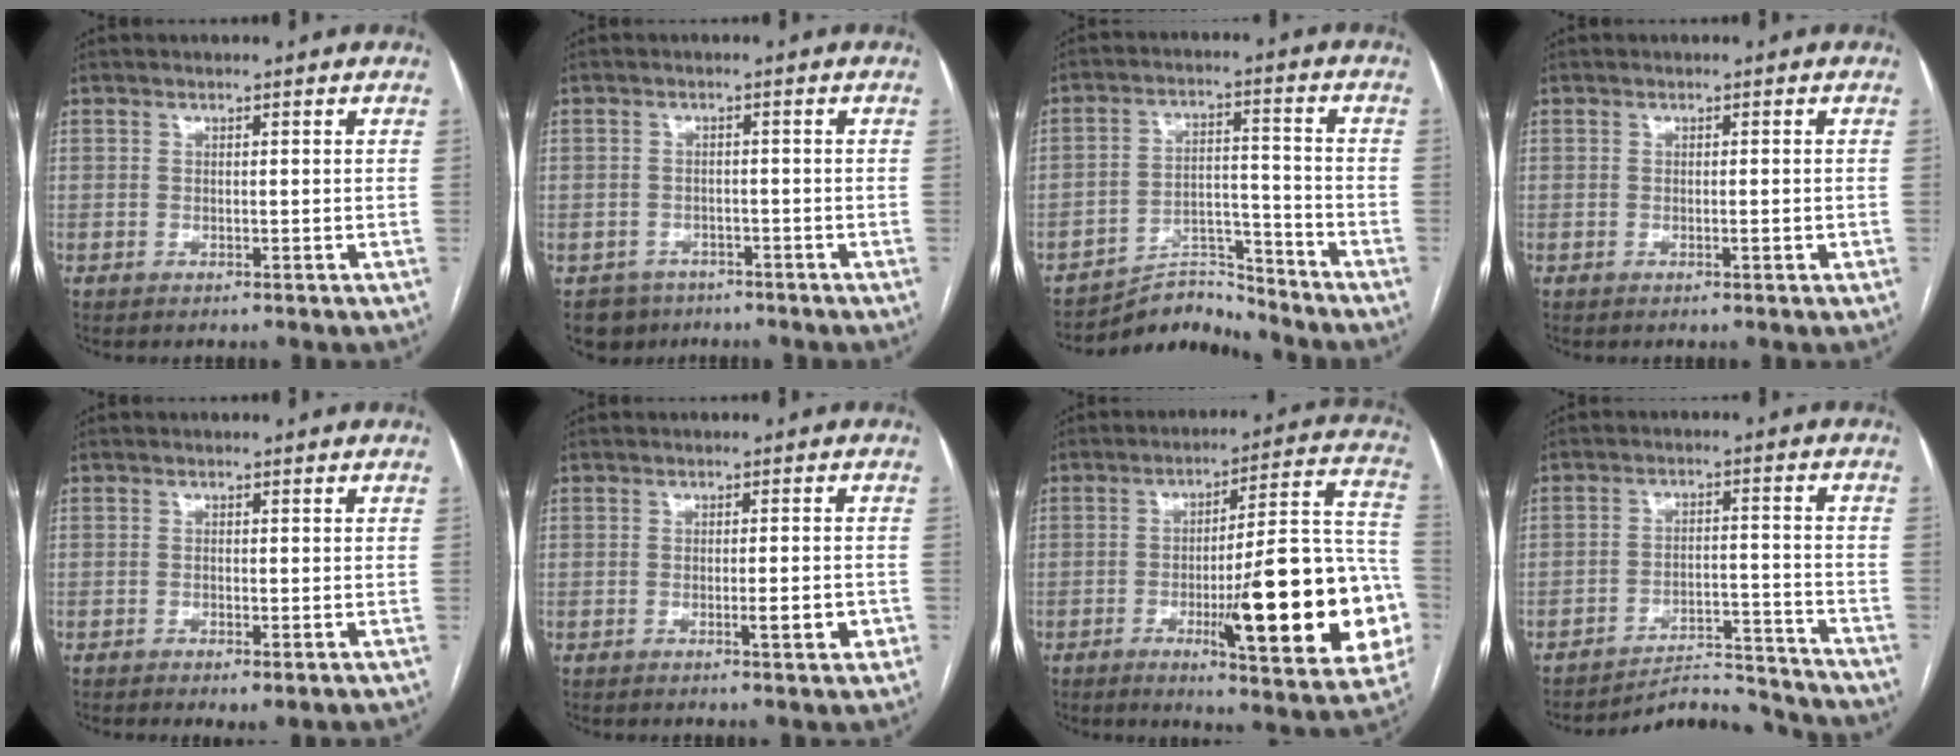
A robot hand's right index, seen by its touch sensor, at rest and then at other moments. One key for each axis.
{"total": 4.6, "fx": -3.0, "fy": 3.4, "fz": -0.3, "tx": 0.011, "ty": 0.009, "tz": -0.046}
{"total": 7.0, "fx": -6.8, "fy": 0.8, "fz": -1.5, "tx": 0.035, "ty": 0.035, "tz": -0.115}
{"total": 1.0, "fx": -0.4, "fy": 0.1, "fz": 0.9, "tx": -0.016, "ty": 0.000, "tz": -0.005}
{"total": 1.9, "fx": -1.0, "fy": 0.5, "fz": 1.5, "tx": -0.022, "ty": -0.004, "tz": -0.011}
{"total": 3.4, "fx": -1.2, "fy": 0.5, "fz": 3.1, "tx": -0.045, "ty": -0.001, "tz": -0.015}
{"total": 23.8, "fx": -6.0, "fy": 3.3, "fz": 22.8, "tx": -0.245, "ty": 0.012, "tz": -0.074}
{"total": 9.9, "fx": -9.8, "fy": 0.5, "fz": -1.2, "tx": 0.023, "ty": 0.034, "tz": -0.145}